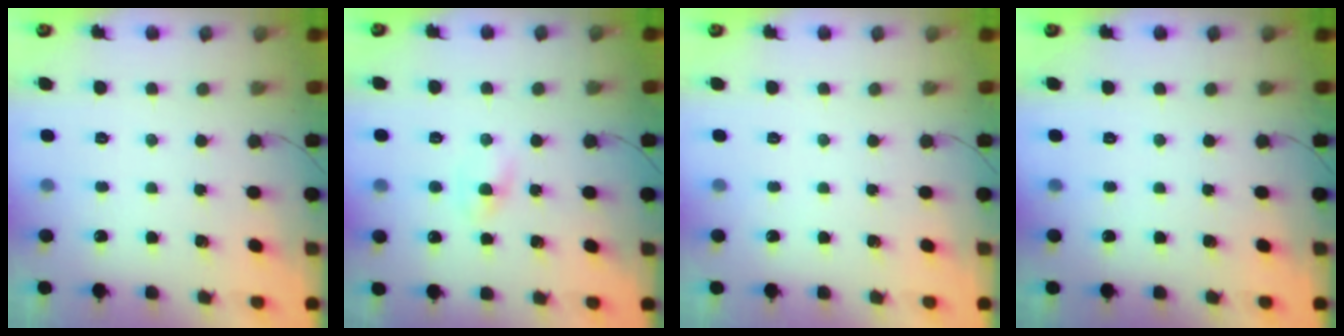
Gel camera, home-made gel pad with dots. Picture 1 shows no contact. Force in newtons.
{"total": 1.8, "press": 1.6, "slide": 0.8}
{"total": 0.0}
{"total": 0.0}